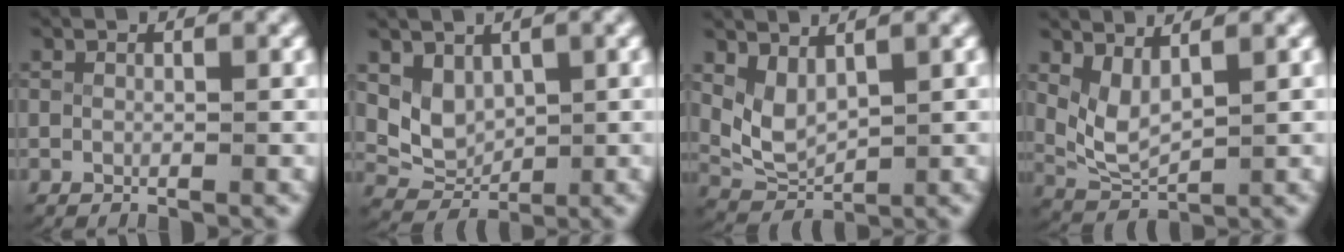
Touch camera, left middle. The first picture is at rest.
{"total": 6.2, "force": [0.9, 5.4, 2.9], "torque": [-0.075, -0.022, 0.022]}
{"total": 5.7, "force": [1.1, 4.7, 3.0], "torque": [-0.088, -0.020, 0.025]}
{"total": 5.0, "force": [1.2, 3.8, 3.0], "torque": [-0.087, -0.016, 0.027]}